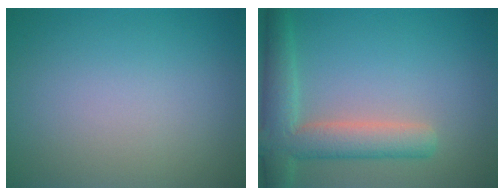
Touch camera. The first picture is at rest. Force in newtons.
{"total": 5.7, "press": 5.7, "slide": 0.6}